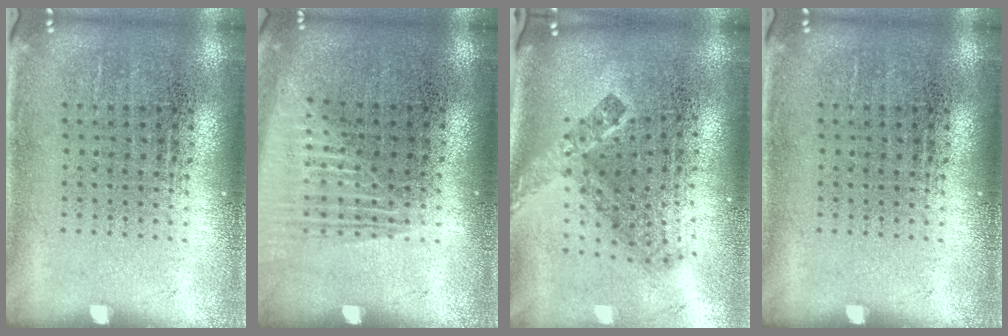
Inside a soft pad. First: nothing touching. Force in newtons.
{"total": 1.3, "press": 1.3, "slide": 0.2}
{"total": 2.4, "press": 1.6, "slide": 1.9}
{"total": 0.0}